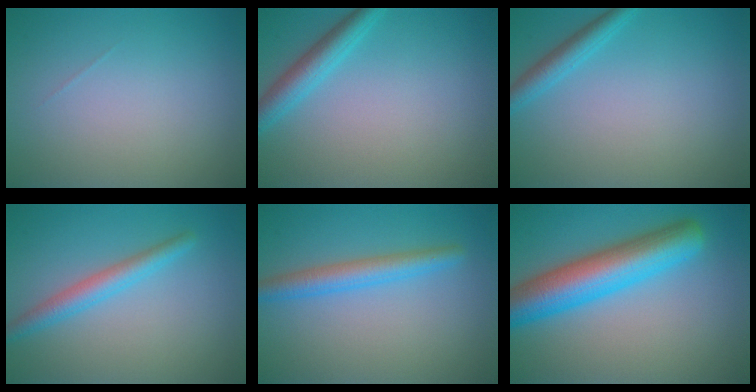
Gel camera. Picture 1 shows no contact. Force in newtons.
{"total": 3.0, "press": 3.0, "slide": 0.2}
{"total": 2.2, "press": 2.2, "slide": 0.1}
{"total": 2.7, "press": 2.7, "slide": 0.1}
{"total": 3.2, "press": 3.2, "slide": 0.1}
{"total": 8.1, "press": 8.1, "slide": 0.3}